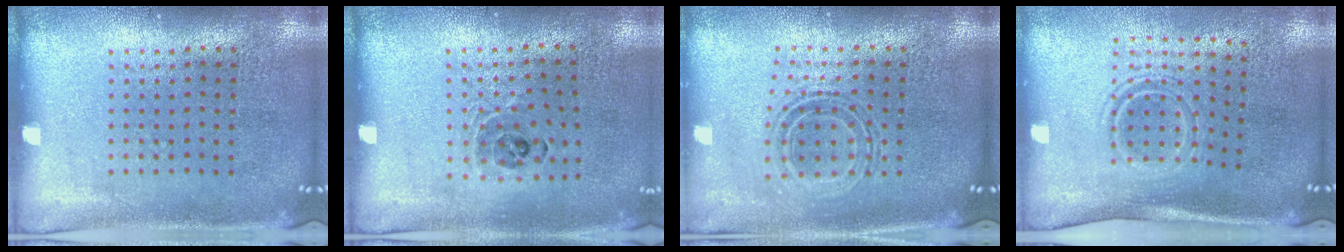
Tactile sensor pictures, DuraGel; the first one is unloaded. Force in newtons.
{"total": 0.8, "press": 0.8, "slide": 0.2}
{"total": 0.8, "press": 0.8, "slide": 0.3}
{"total": 1.6, "press": 1.0, "slide": 1.2}